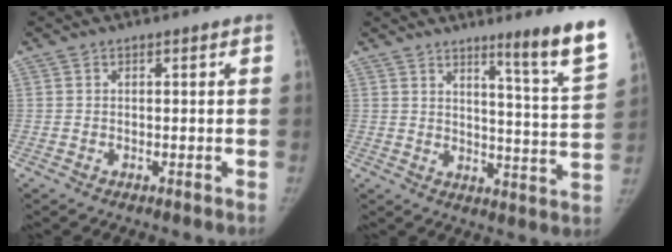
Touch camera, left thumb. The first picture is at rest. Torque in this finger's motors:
{"motor_torque": [0.44, -0.60, 0.69, -0.49, 0.04]}